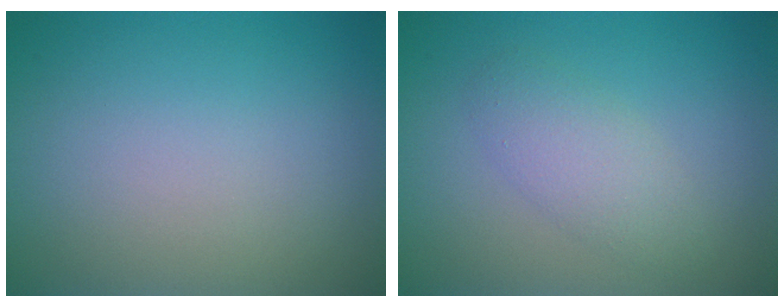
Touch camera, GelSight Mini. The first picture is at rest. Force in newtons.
{"total": 2.8, "press": 2.8, "slide": 0.0}